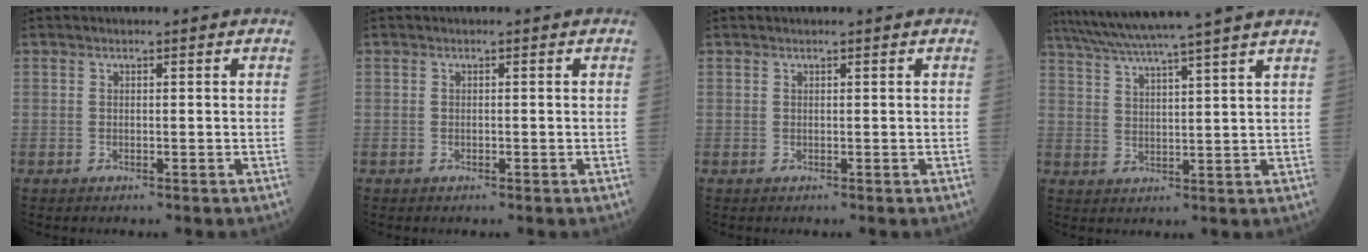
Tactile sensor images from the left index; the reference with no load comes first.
{"total": 0.0}
{"total": 0.6, "force": [0.5, -0.2, 0.2], "torque": [-0.005, 0.008, 0.016]}
{"total": 14.7, "force": [12.5, -2.1, 7.3], "torque": [-0.129, 0.002, 0.178]}